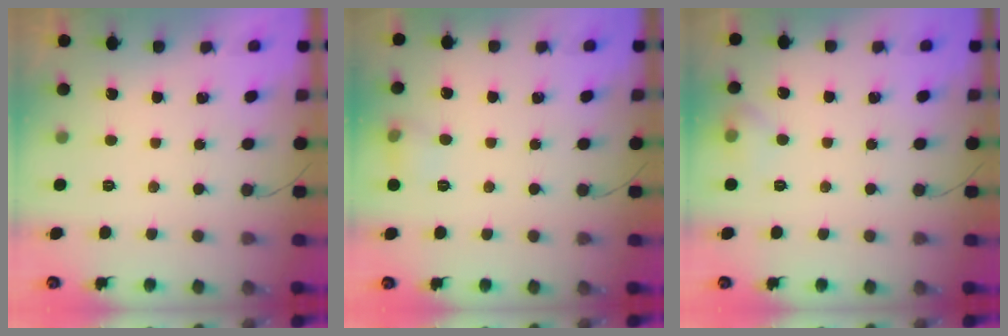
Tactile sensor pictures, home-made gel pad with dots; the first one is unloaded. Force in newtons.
{"total": 6.1, "press": 5.9, "slide": 1.7}
{"total": 9.0, "press": 6.0, "slide": 6.7}